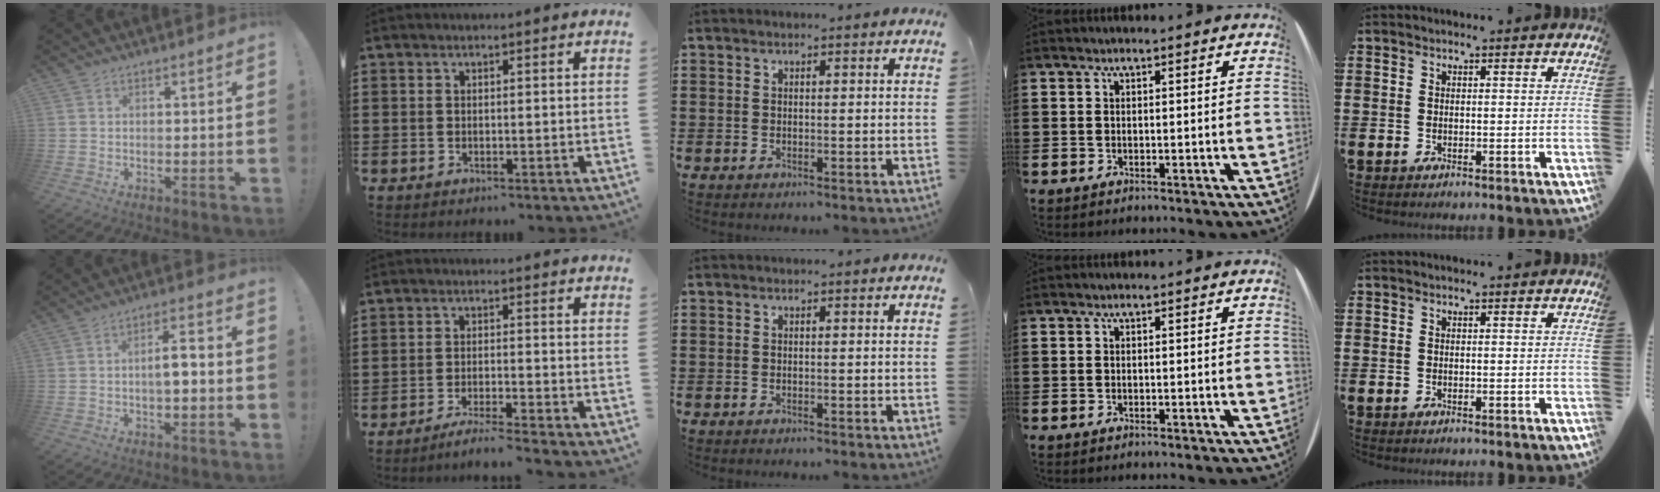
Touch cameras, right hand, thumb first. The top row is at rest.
{"thumb": {"total": 5.8, "force": [-1.1, 1.7, 5.4], "torque": [-0.079, 0.006, -0.023]}, "index": {"total": 3.1, "force": [-3.0, -0.4, 0.9], "torque": [-0.017, -0.002, -0.059]}}